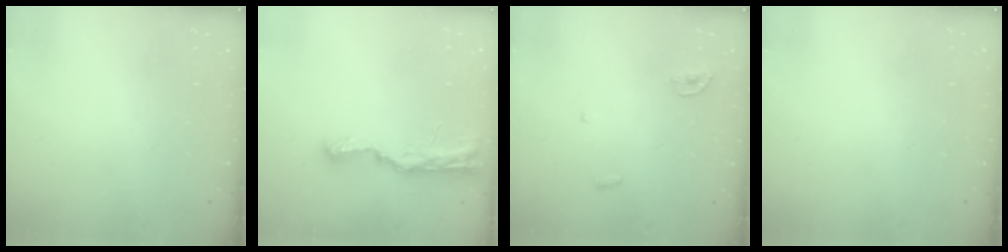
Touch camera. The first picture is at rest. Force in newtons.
{"total": 8.8, "press": 8.7, "slide": 0.9}
{"total": 3.6, "press": 3.5, "slide": 0.4}
{"total": 0.0}